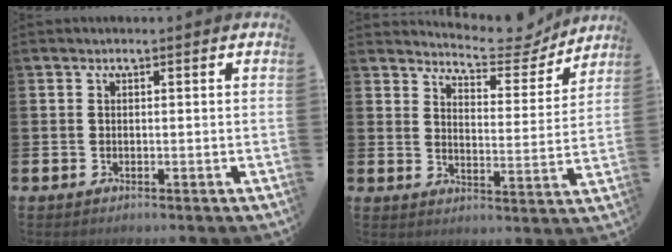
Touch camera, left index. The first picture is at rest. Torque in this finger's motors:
{"motor_torque": [0.98, -1.15, 0.32, 0.05]}